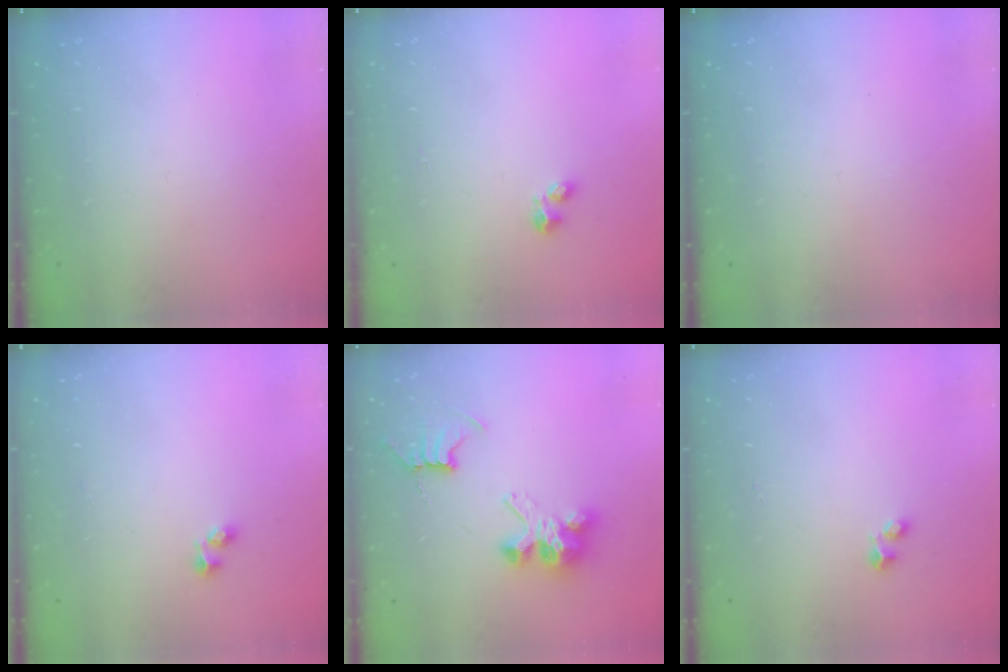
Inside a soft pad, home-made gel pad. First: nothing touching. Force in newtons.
{"total": 2.9, "press": 2.8, "slide": 0.6}
{"total": 0.0}
{"total": 3.0, "press": 2.7, "slide": 1.3}
{"total": 8.1, "press": 8.1, "slide": 0.4}
{"total": 2.4, "press": 2.4, "slide": 0.4}